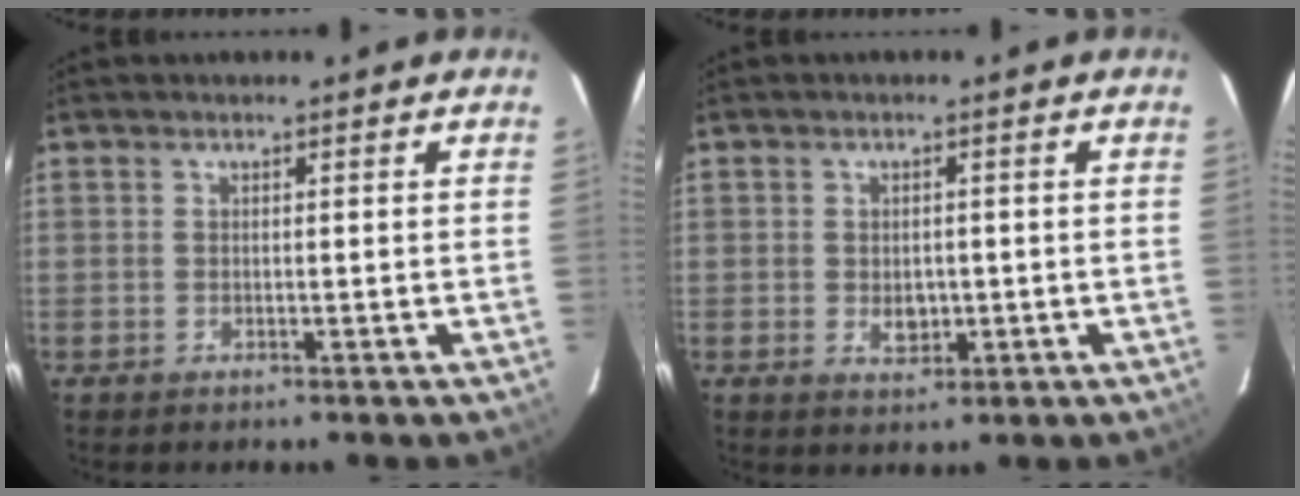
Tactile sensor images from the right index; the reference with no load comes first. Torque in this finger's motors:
{"motor_torque": [0.14, 0.06, 0.01, 0.03]}